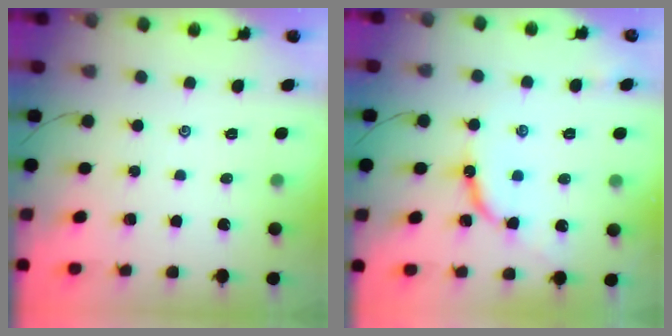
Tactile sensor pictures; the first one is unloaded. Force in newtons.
{"total": 8.9, "press": 8.9, "slide": 0.3}